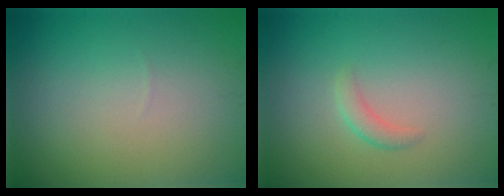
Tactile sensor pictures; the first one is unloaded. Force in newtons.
{"total": 1.3, "press": 1.3, "slide": 0.1}